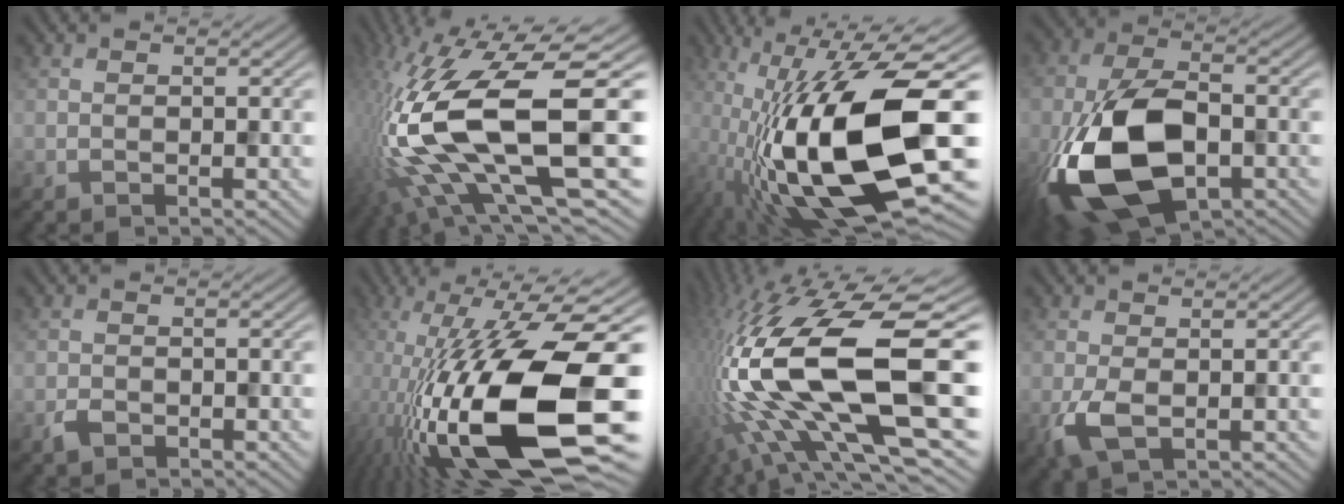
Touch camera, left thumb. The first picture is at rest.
{"total": 18.2, "force": [-1.4, 6.7, 16.8], "torque": [-0.351, -0.007, -0.017]}
{"total": 18.4, "force": [-4.5, 6.4, 16.6], "torque": [-0.314, -0.008, -0.074]}
{"total": 17.5, "force": [-5.2, 10.1, 13.4], "torque": [-0.304, -0.036, -0.090]}
{"total": 1.3, "force": [-1.0, 0.8, 0.3], "torque": [-0.006, -0.002, -0.018]}
{"total": 20.7, "force": [-5.6, 7.9, 18.3], "torque": [-0.338, -0.018, -0.092]}
{"total": 20.3, "force": [-1.2, 8.5, 18.4], "torque": [-0.382, -0.020, -0.017]}
{"total": 3.4, "force": [-0.8, 1.7, 2.9], "torque": [-0.073, -0.008, -0.014]}